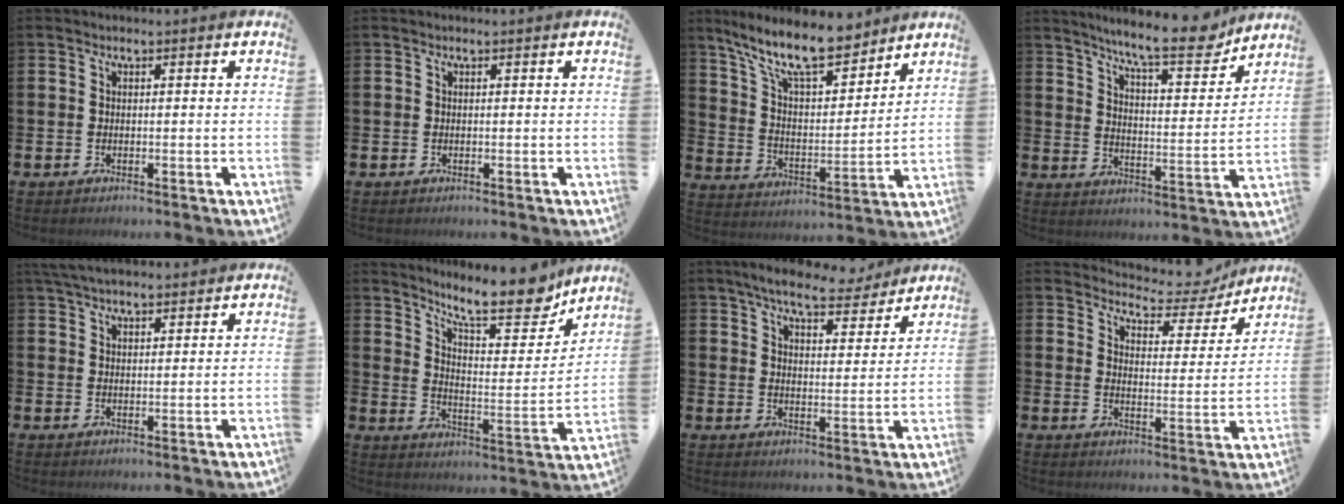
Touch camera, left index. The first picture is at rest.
{"total": 0.0}
{"total": 12.7, "force": [10.8, 3.2, 5.8], "torque": [-0.141, -0.056, 0.193]}
{"total": 10.5, "force": [9.4, 1.3, 4.6], "torque": [-0.098, -0.053, 0.162]}
{"total": 4.3, "force": [4.0, 0.8, 1.4], "torque": [-0.037, -0.009, 0.075]}
{"total": 13.2, "force": [11.4, 3.0, 6.1], "torque": [-0.109, -0.072, 0.195]}
{"total": 7.1, "force": [6.5, 1.6, 2.5], "torque": [-0.054, -0.036, 0.111]}
{"total": 5.2, "force": [5.0, 1.4, 0.6], "torque": [-0.027, -0.044, 0.080]}